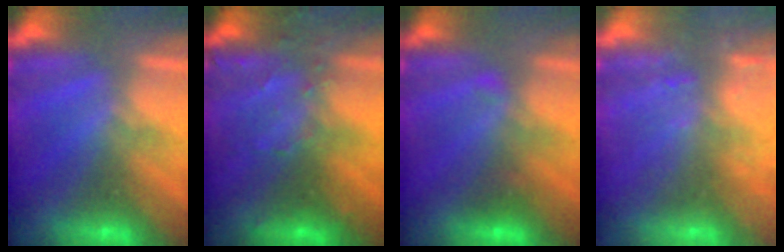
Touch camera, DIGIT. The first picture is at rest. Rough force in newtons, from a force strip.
{"total": 3.1}
{"total": 2.2}
{"total": 5.8}